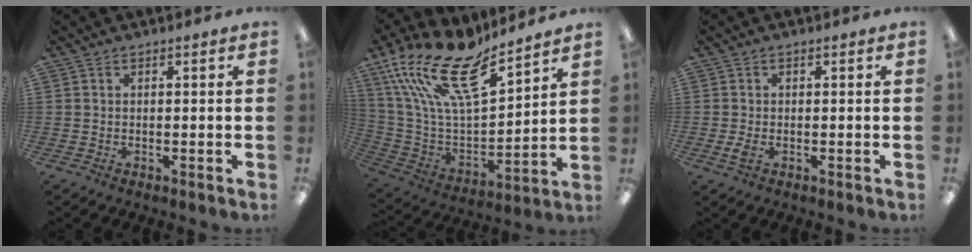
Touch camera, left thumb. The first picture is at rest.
{"total": 21.5, "force": [14.6, 8.1, 13.6], "torque": [-0.267, -0.101, 0.259]}
{"total": 2.2, "force": [-0.5, 1.1, 1.9], "torque": [-0.036, -0.006, -0.013]}